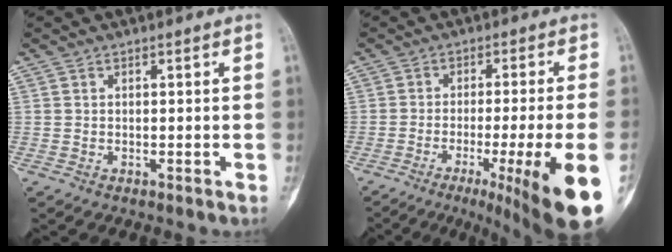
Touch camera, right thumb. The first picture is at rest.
{"total": 18.8, "force": [-8.1, 1.4, 16.9], "torque": [-0.188, -0.004, -0.115]}